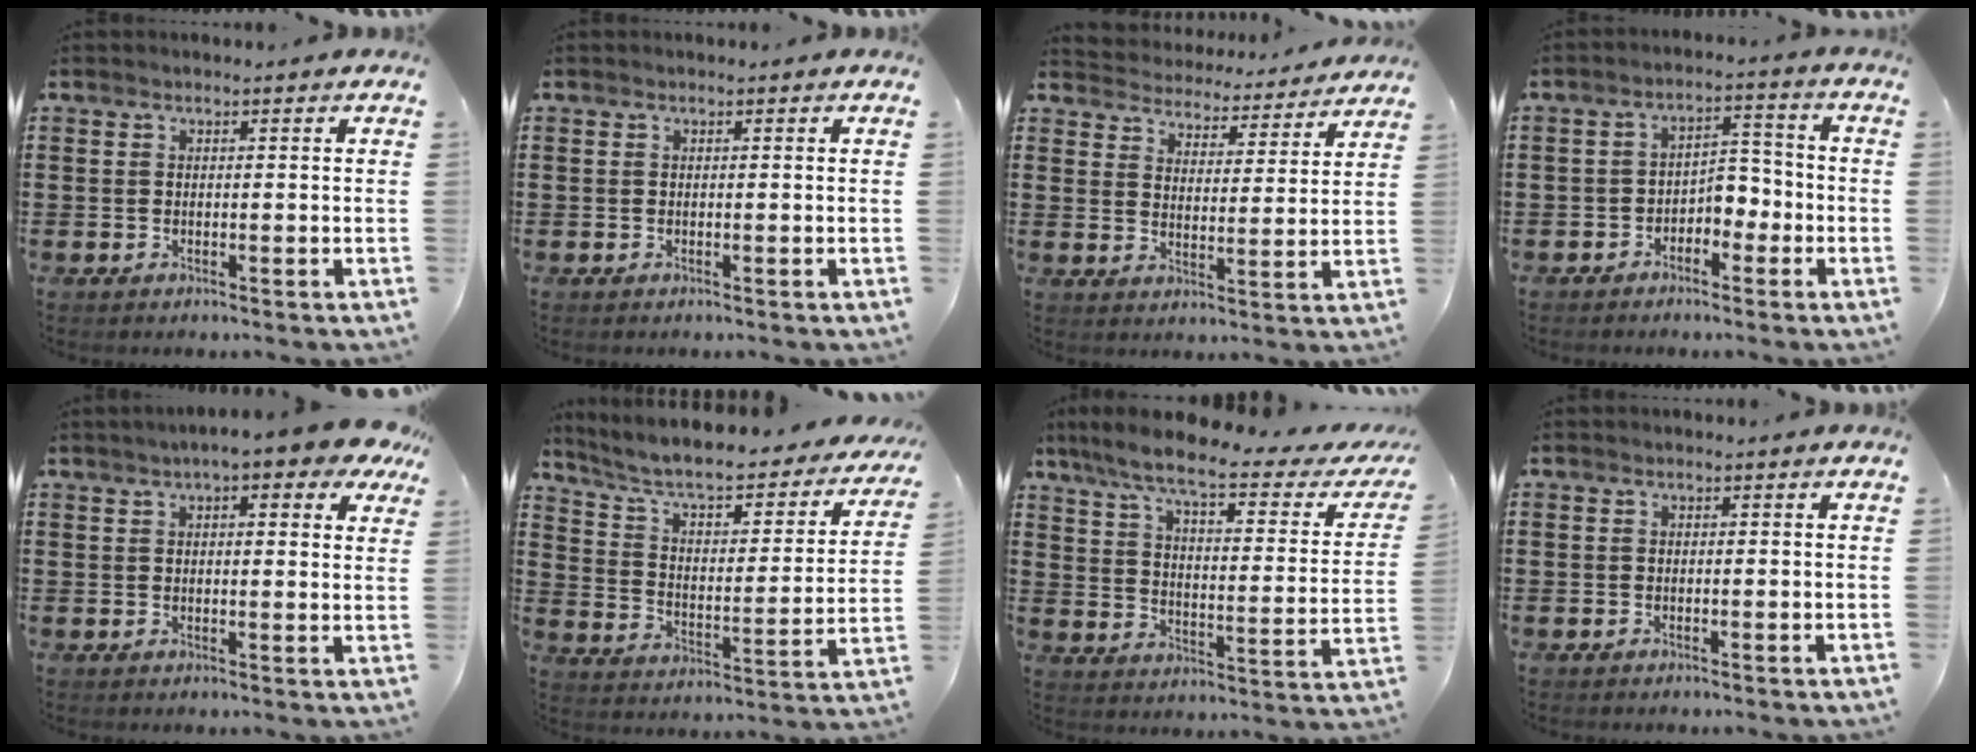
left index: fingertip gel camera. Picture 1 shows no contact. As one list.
[{"total": 0.0}, {"total": 4.3, "force": [4.2, 0.0, -0.8], "torque": [-0.012, -0.039, 0.068]}, {"total": 3.7, "force": [-2.5, 2.1, 1.7], "torque": [-0.037, 0.011, -0.051]}, {"total": 5.8, "force": [4.2, 0.7, 3.9], "torque": [-0.079, -0.003, 0.071]}, {"total": 6.0, "force": [5.0, 1.2, 3.1], "torque": [-0.084, -0.043, 0.080]}, {"total": 7.8, "force": [6.2, 0.4, 4.8], "torque": [-0.117, -0.037, 0.100]}, {"total": 0.0}]